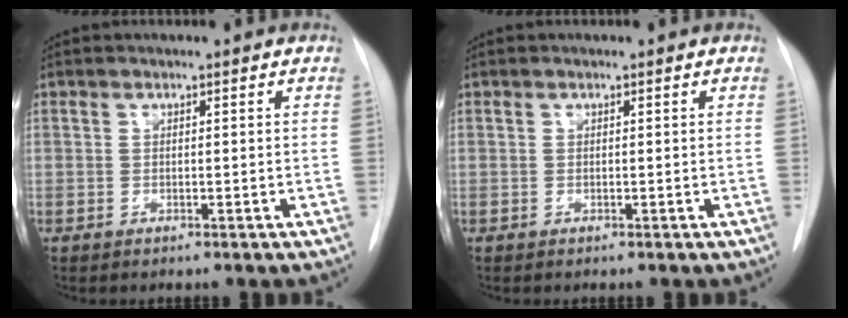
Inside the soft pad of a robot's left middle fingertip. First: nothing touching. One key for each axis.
{"total": 0.0}